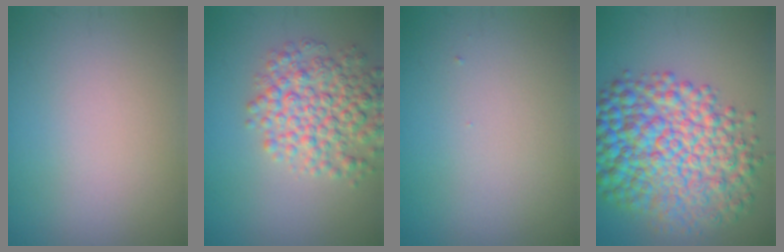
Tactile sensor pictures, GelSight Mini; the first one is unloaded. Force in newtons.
{"total": 6.0, "press": 6.0, "slide": 0.1}
{"total": 0.0}
{"total": 11.2, "press": 11.2, "slide": 0.0}